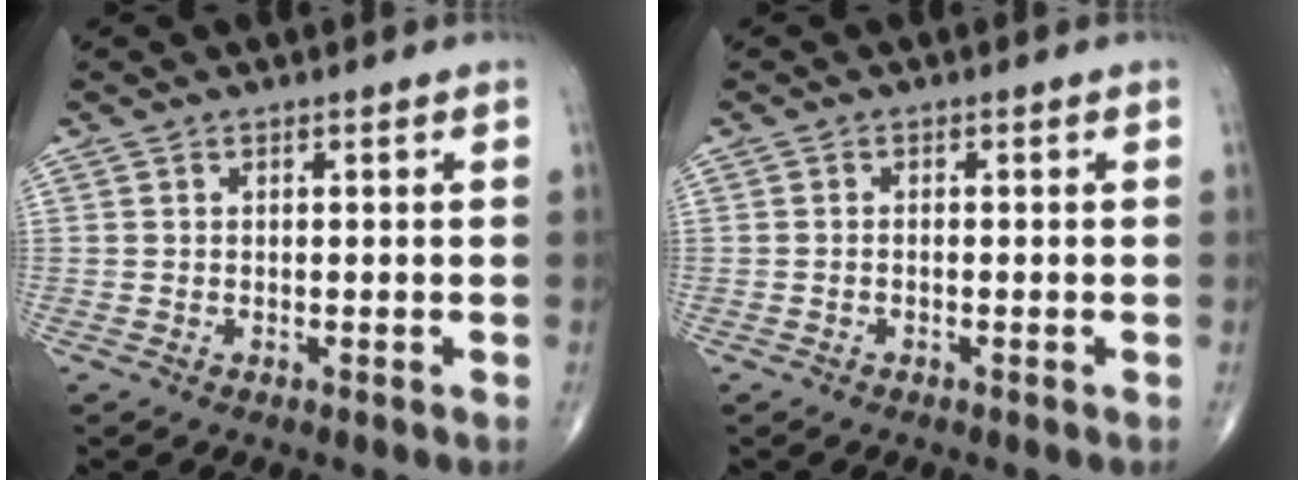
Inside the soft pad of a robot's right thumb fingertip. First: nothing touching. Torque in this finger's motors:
{"motor_torque": [-0.22, 0.15, 0.01, 0.19, -0.05]}